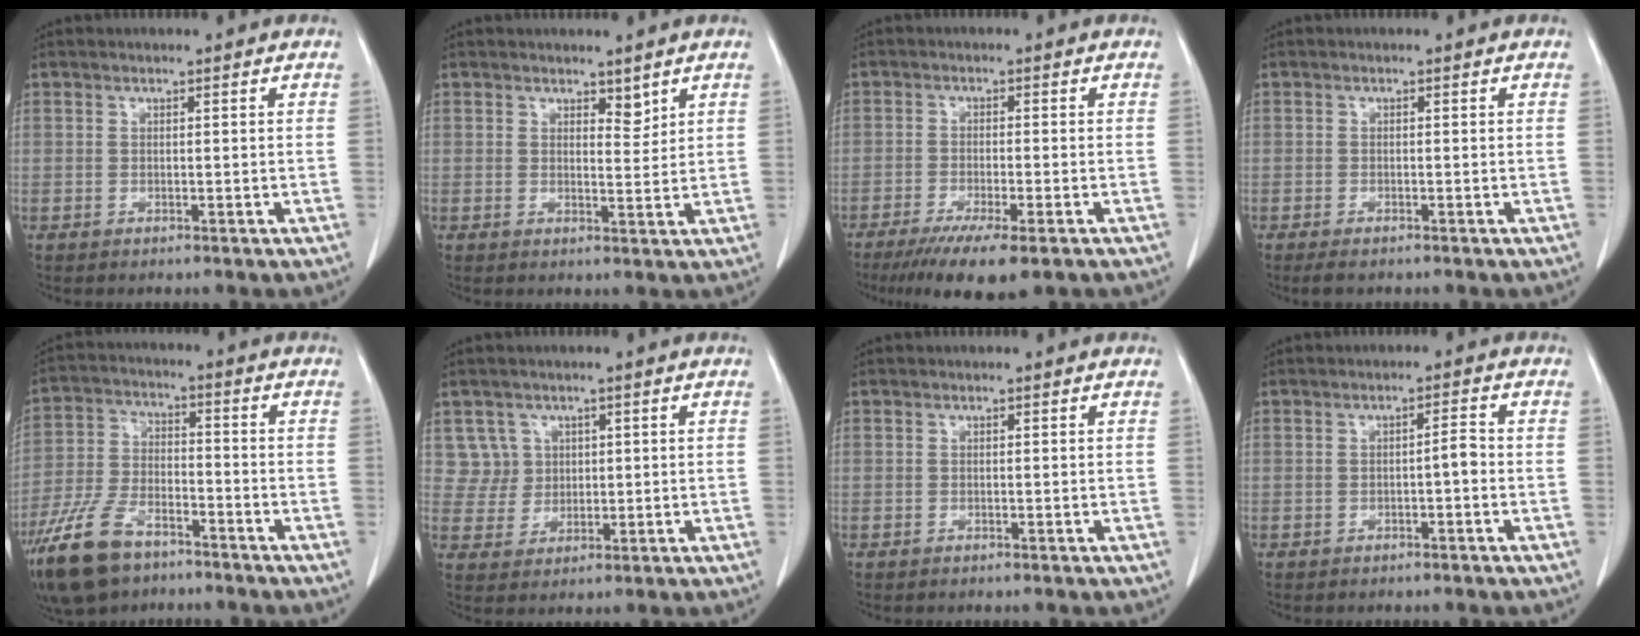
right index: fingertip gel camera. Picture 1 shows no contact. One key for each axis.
{"total": 2.3, "fx": 1.8, "fy": 0.9, "fz": 1.1, "tx": -0.018, "ty": -0.009, "tz": 0.030}
{"total": 9.5, "fx": -6.4, "fy": 1.1, "fz": 6.9, "tx": -0.108, "ty": -0.023, "tz": -0.098}
{"total": 2.0, "fx": -1.5, "fy": 0.6, "fz": 1.1, "tx": -0.019, "ty": -0.004, "tz": -0.021}
{"total": 12.3, "fx": -8.4, "fy": 5.6, "fz": 7.1, "tx": -0.156, "ty": -0.011, "tz": -0.159}
{"total": 4.6, "fx": 1.9, "fy": 4.2, "fz": -0.3, "tx": 0.014, "ty": 0.012, "tz": 0.042}
{"total": 0.0}
{"total": 1.9, "fx": -0.5, "fy": 0.3, "fz": 1.8, "tx": -0.024, "ty": 0.005, "tz": -0.007}